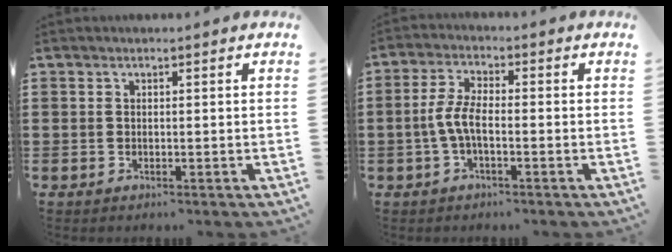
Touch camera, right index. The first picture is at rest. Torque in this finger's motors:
{"motor_torque": [0.95, 0.16, 0.66, 0.17]}